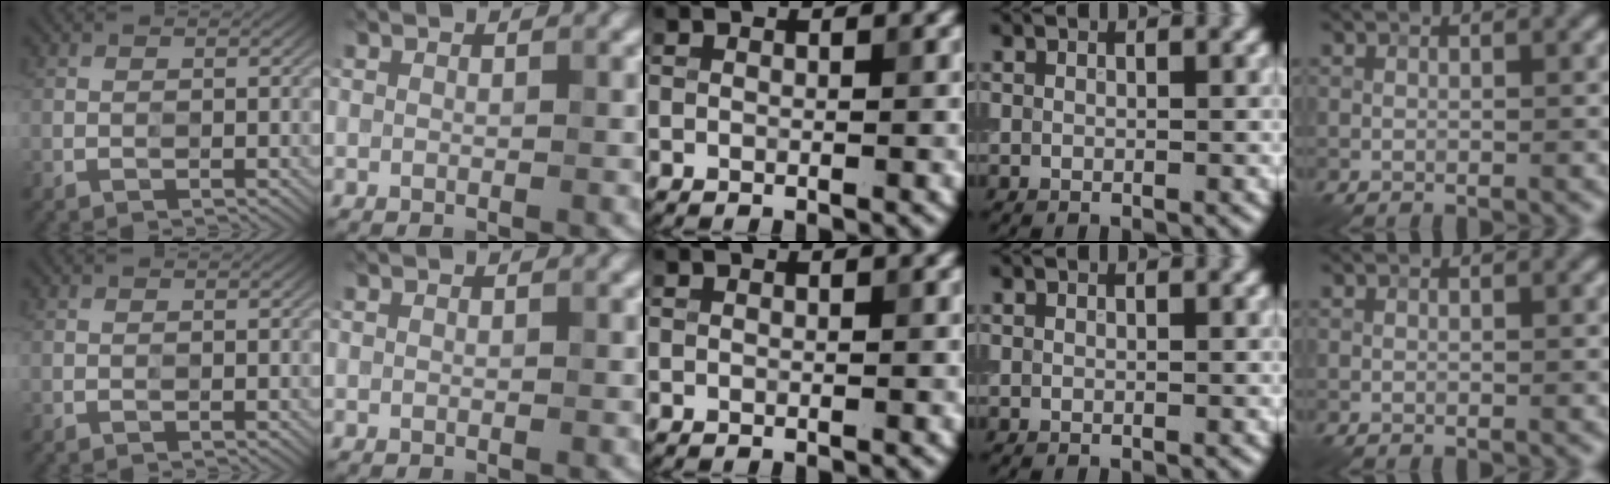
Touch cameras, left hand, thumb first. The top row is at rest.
{}